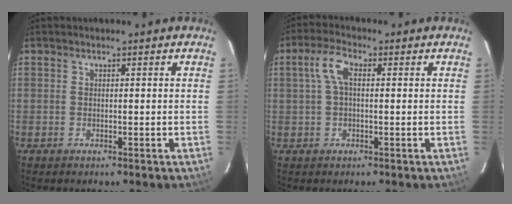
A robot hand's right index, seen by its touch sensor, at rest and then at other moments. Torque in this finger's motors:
{"motor_torque": [0.49, -0.07, 0.19, 0.07]}